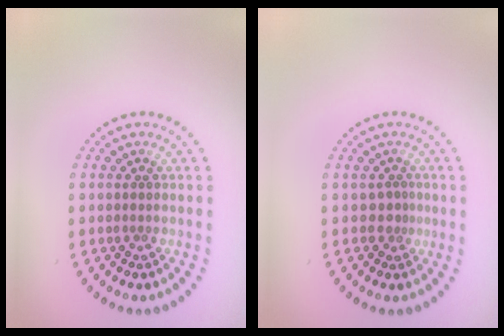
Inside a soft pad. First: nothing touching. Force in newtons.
{"total": 1.0, "press": 0.6, "slide": 0.8}